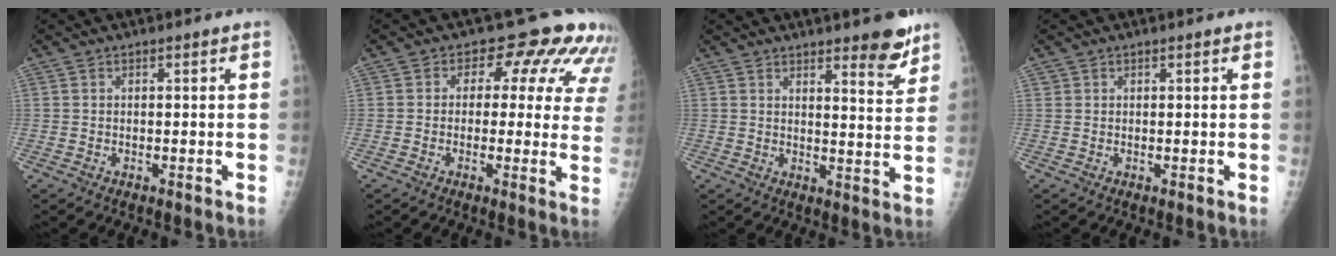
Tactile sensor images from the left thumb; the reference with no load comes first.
{"total": 12.4, "force": [6.8, 7.6, 7.1], "torque": [-0.031, -0.015, 0.055]}
{"total": 7.5, "force": [5.3, 1.6, 5.1], "torque": [-0.050, -0.037, 0.070]}
{"total": 0.5, "force": [0.3, 0.3, 0.2], "torque": [0.000, -0.002, 0.005]}